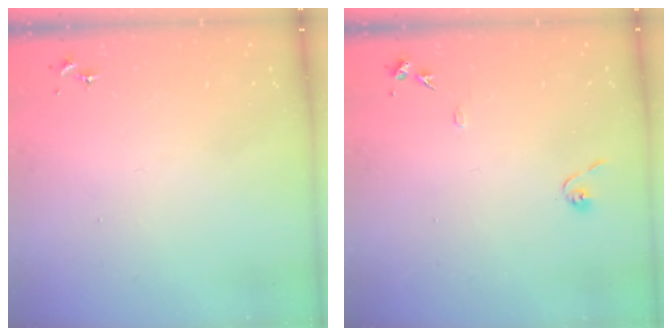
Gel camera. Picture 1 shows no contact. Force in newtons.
{"total": 7.9, "press": 7.9, "slide": 0.8}